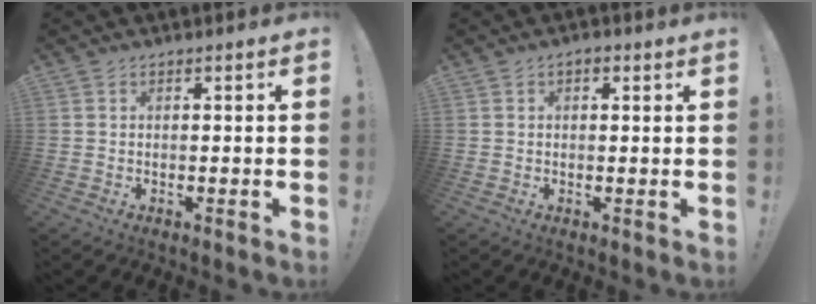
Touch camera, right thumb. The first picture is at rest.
{"total": 1.3, "force": [0.7, 0.6, 0.9], "torque": [-0.019, 0.002, 0.012]}